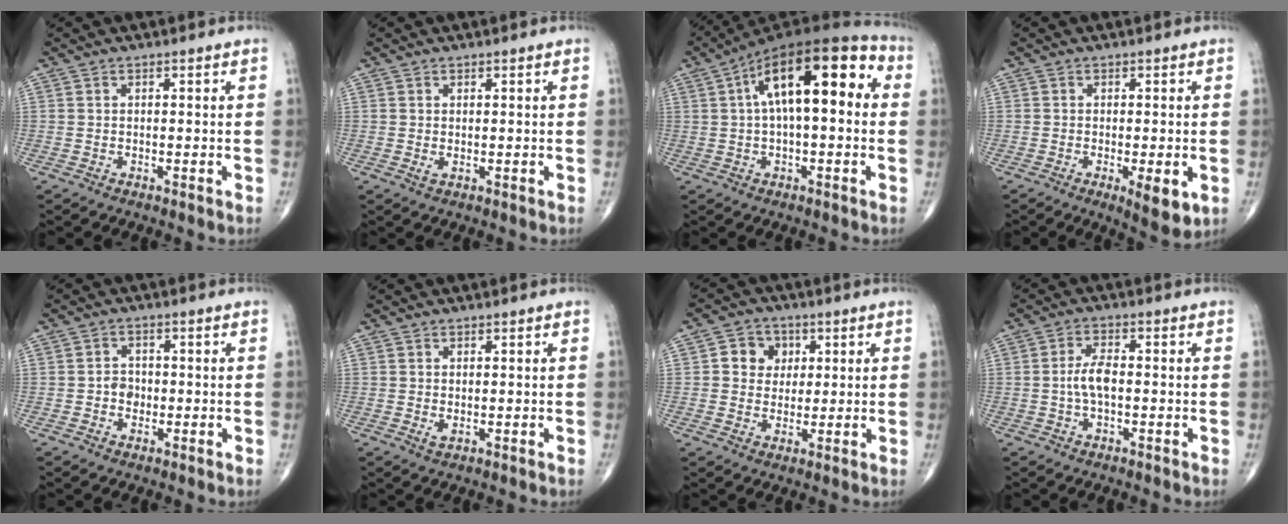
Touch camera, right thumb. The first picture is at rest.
{"total": 0.8, "force": [0.1, 0.4, 0.7], "torque": [-0.017, -0.001, 0.005]}
{"total": 18.9, "force": [3.7, 7.9, 16.8], "torque": [-0.249, 0.043, 0.045]}
{"total": 6.1, "force": [-1.8, 1.8, 5.5], "torque": [-0.080, -0.016, -0.023]}
{"total": 2.8, "force": [-0.5, 2.3, 1.4], "torque": [-0.009, 0.006, -0.012]}
{"total": 1.1, "force": [0.1, 0.6, 1.0], "torque": [-0.020, -0.004, 0.006]}
{"total": 6.4, "force": [1.6, 5.6, 2.5], "torque": [-0.004, 0.001, 0.022]}
{"total": 6.4, "force": [-1.2, 2.8, 5.6], "torque": [-0.115, 0.022, -0.028]}